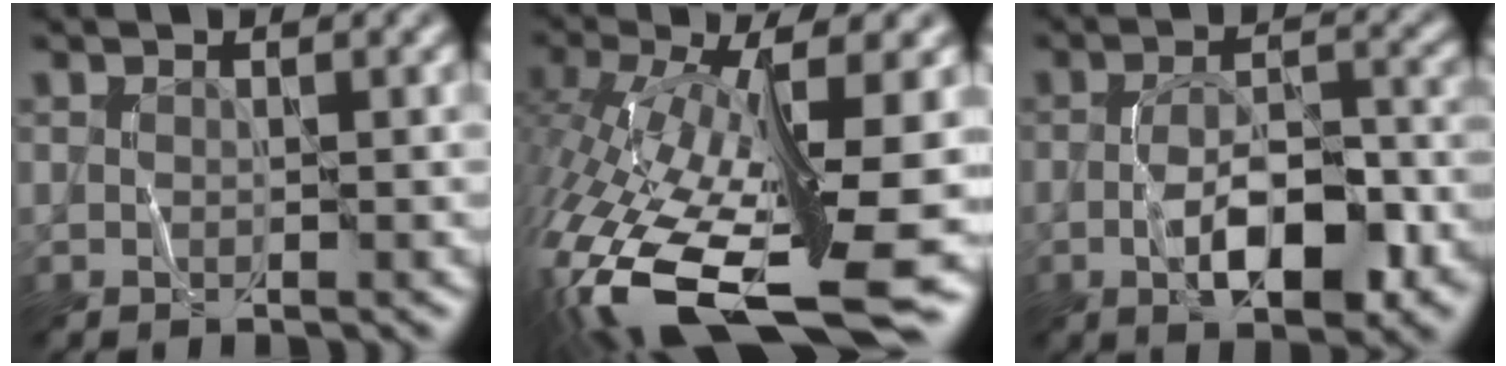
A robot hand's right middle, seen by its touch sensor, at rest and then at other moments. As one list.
[{"total": 16.8, "force": [-6.0, 5.3, 14.7], "torque": [-0.309, -0.019, -0.094]}, {"total": 8.5, "force": [-3.2, 3.4, 7.0], "torque": [-0.117, 0.010, -0.049]}]